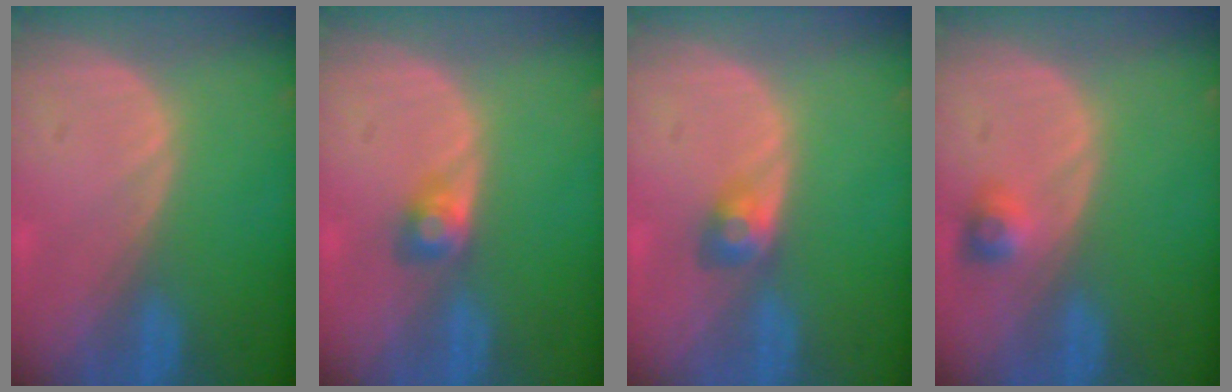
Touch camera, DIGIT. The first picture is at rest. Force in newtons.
{"total": 2.4, "press": 2.4, "slide": 0.4}
{"total": 3.0, "press": 2.6, "slide": 1.4}
{"total": 2.6, "press": 2.4, "slide": 1.0}